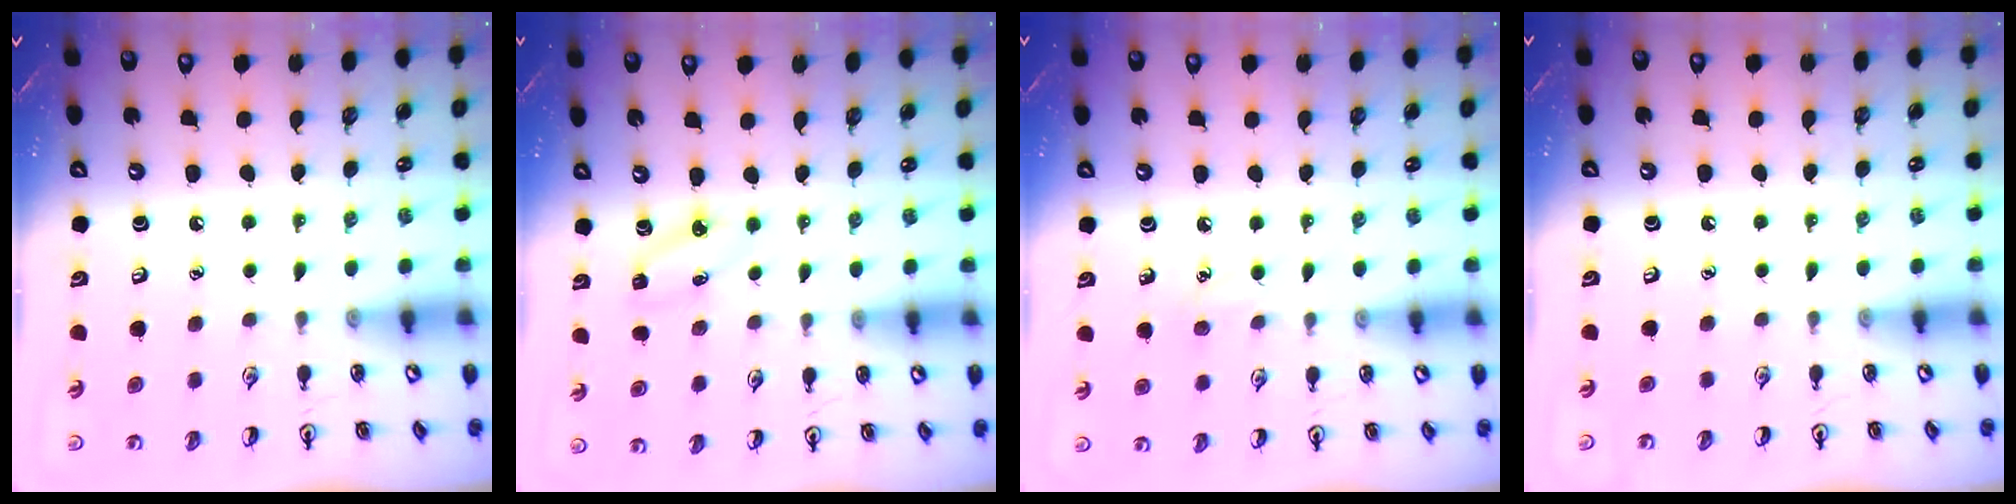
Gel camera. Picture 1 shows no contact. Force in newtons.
{"total": 4.2, "press": 4.0, "slide": 1.2}
{"total": 5.1, "press": 4.8, "slide": 1.6}
{"total": 0.0}